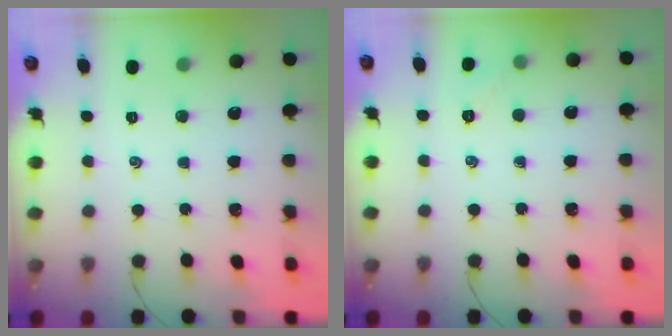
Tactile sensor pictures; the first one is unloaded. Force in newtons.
{"total": 3.7, "press": 3.6, "slide": 1.0}